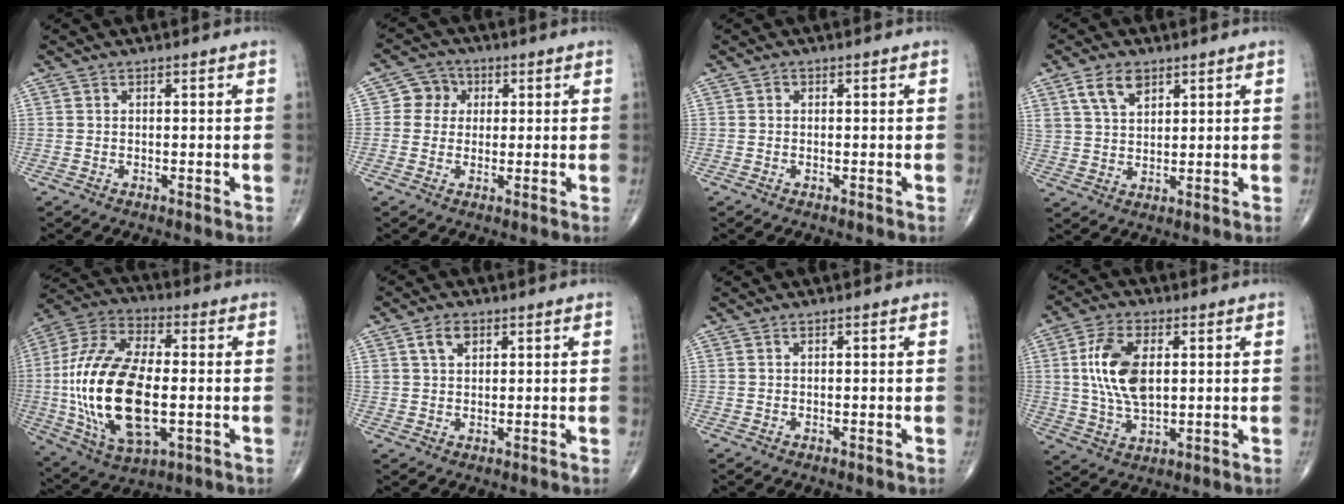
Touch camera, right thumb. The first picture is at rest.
{"total": 5.1, "force": [0.9, 4.8, 1.5], "torque": [0.006, 0.007, 0.005]}
{"total": 0.5, "force": [0.0, 0.5, 0.2], "torque": [0.002, 0.002, -0.001]}
{"total": 6.4, "force": [3.5, 3.7, 3.7], "torque": [-0.059, -0.015, 0.070]}
{"total": 24.4, "force": [-2.3, 11.7, 21.3], "torque": [-0.445, 0.002, -0.032]}
{"total": 3.9, "force": [1.8, 2.6, 2.3], "torque": [-0.035, -0.002, 0.036]}
{"total": 0.0}
{"total": 11.8, "force": [2.0, 6.3, 9.8], "torque": [-0.189, -0.004, 0.040]}